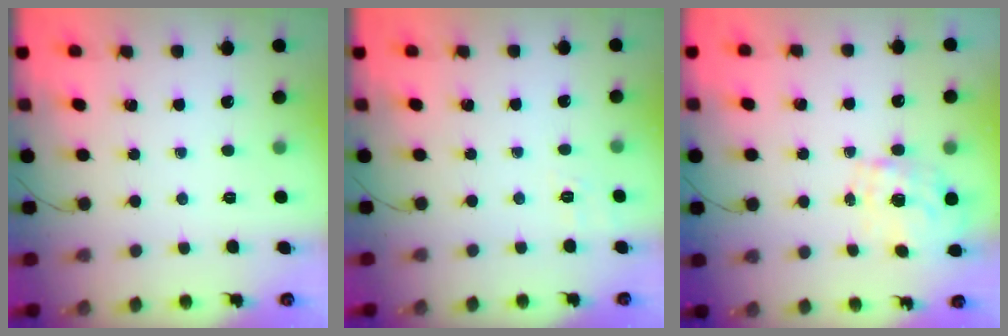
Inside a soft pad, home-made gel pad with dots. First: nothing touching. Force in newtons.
{"total": 7.2, "press": 7.0, "slide": 1.9}
{"total": 1.5, "press": 1.3, "slide": 0.8}